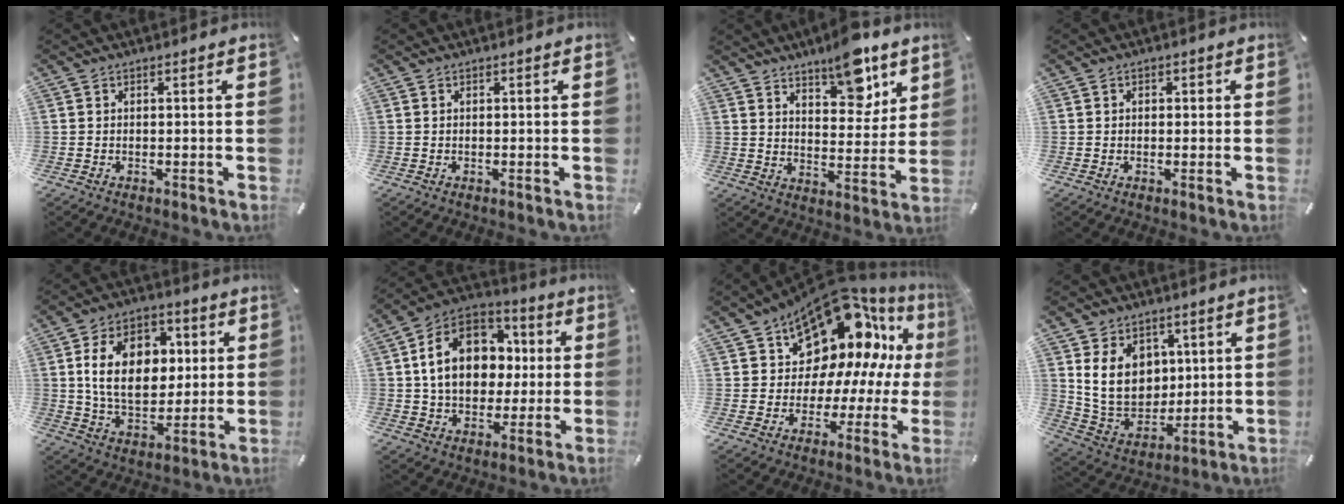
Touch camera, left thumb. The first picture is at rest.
{"total": 0.0}
{"total": 11.1, "force": [8.3, 4.7, 5.7], "torque": [-0.065, -0.053, 0.143]}
{"total": 1.0, "force": [-0.1, 0.9, 0.2], "torque": [-0.005, 0.006, -0.004]}
{"total": 16.2, "force": [2.9, 11.4, 11.1], "torque": [-0.185, 0.016, 0.051]}
{"total": 17.4, "force": [2.3, 13.6, 10.6], "torque": [-0.190, 0.009, 0.046]}
{"total": 16.6, "force": [10.7, 10.5, 7.3], "torque": [-0.101, -0.103, 0.191]}
{"total": 13.5, "force": [4.0, 11.4, 6.0], "torque": [-0.126, -0.015, 0.082]}